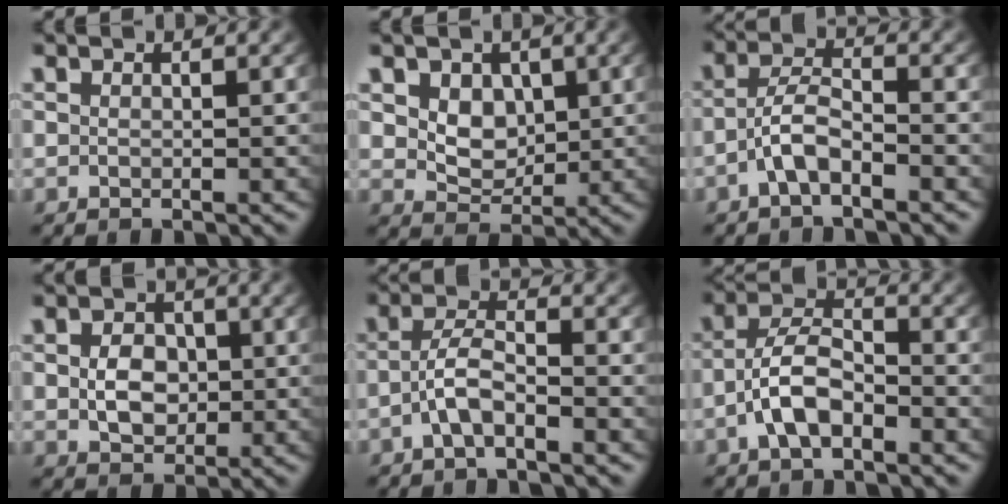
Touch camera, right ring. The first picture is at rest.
{"total": 4.4, "force": [1.4, 3.5, 2.4], "torque": [-0.046, -0.017, 0.035]}
{"total": 3.3, "force": [-2.1, 1.4, 2.2], "torque": [-0.039, -0.004, -0.039]}
{"total": 3.1, "force": [-0.1, 2.3, 2.1], "torque": [-0.030, -0.012, 0.009]}
{"total": 3.0, "force": [-1.9, 1.0, 2.1], "torque": [-0.040, -0.001, -0.035]}
{"total": 4.8, "force": [-1.9, 3.0, 3.3], "torque": [-0.065, -0.015, -0.030]}